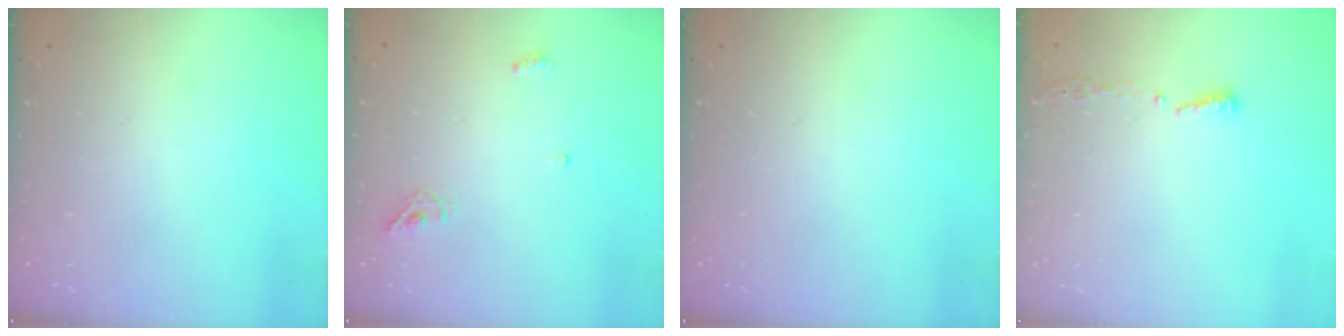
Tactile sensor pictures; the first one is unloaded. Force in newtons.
{"total": 5.1, "press": 5.0, "slide": 0.8}
{"total": 0.0}
{"total": 3.8, "press": 3.8, "slide": 0.4}